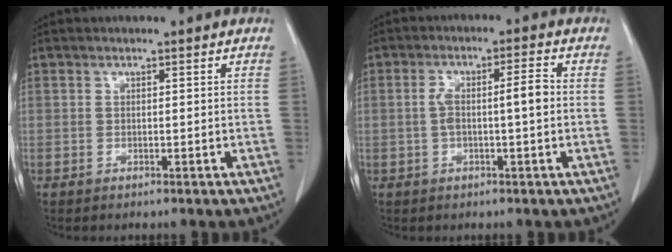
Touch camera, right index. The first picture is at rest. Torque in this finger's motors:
{"motor_torque": [0.16, 0.05, 0.11, 0.03]}